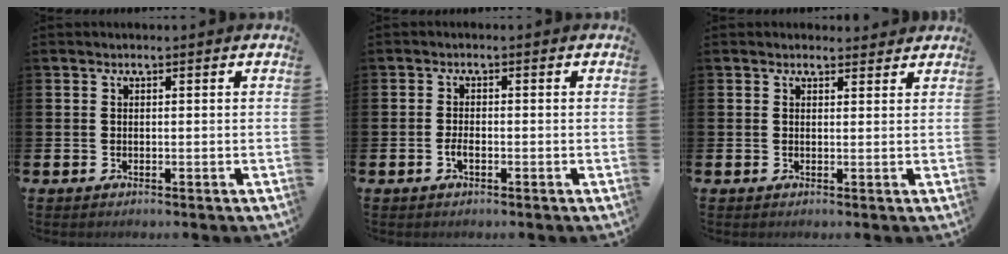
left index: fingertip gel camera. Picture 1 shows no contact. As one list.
[{"total": 1.5, "force": [-0.6, 0.6, 1.2], "torque": [-0.029, 0.003, -0.012]}, {"total": 1.4, "force": [1.3, 0.4, 0.1], "torque": [0.008, -0.004, 0.021]}]